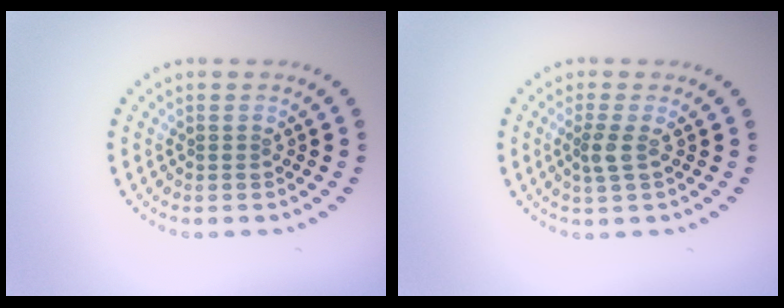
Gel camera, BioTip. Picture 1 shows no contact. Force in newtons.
{"total": 1.7, "press": 1.4, "slide": 1.0}